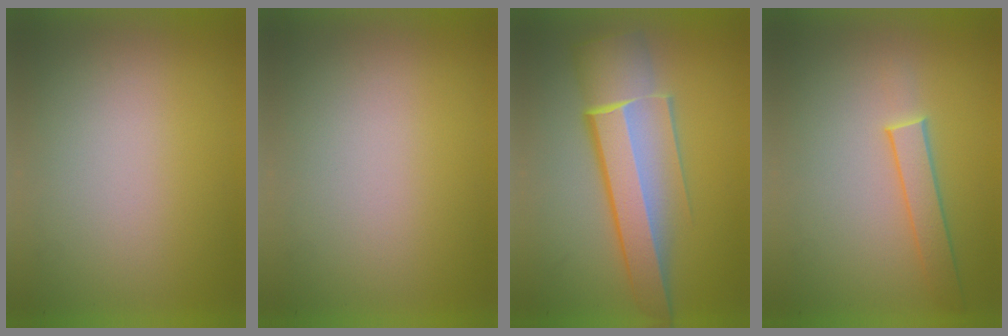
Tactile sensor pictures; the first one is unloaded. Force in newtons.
{"total": 0.0}
{"total": 6.8}
{"total": 1.9}